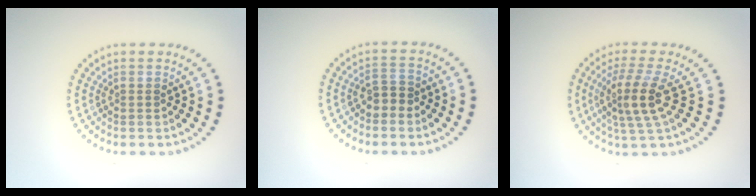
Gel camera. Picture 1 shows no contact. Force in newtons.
{"total": 1.8, "press": 1.6, "slide": 0.7}
{"total": 3.9, "press": 3.3, "slide": 2.0}